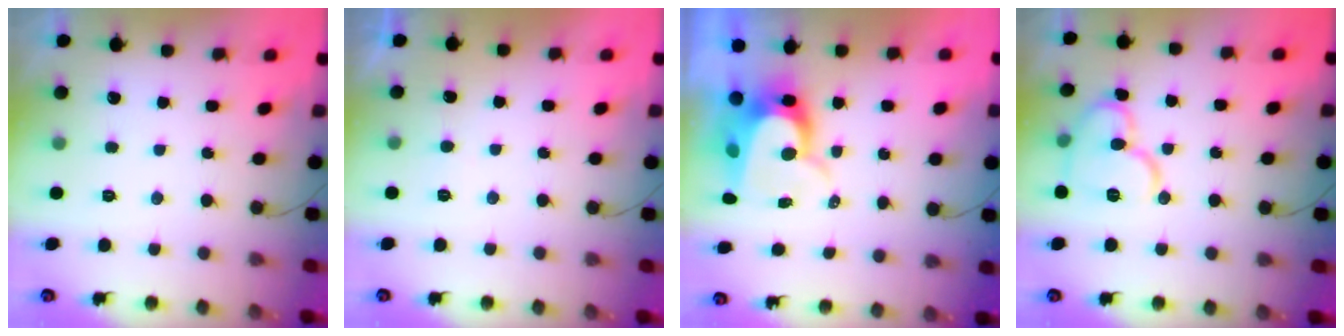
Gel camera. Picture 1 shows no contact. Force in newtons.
{"total": 3.8, "press": 3.8, "slide": 0.3}
{"total": 10.5, "press": 10.4, "slide": 0.8}
{"total": 12.0, "press": 11.9, "slide": 0.9}